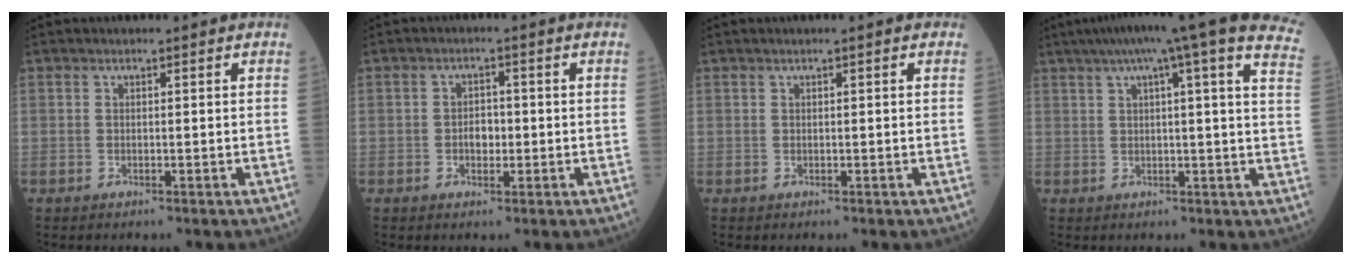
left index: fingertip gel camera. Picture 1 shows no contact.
{"total": 2.5, "force": [-0.4, 1.6, 1.9], "torque": [-0.028, 0.005, -0.007]}
{"total": 0.9, "force": [0.5, 0.0, 0.8], "torque": [-0.015, 0.007, 0.006]}
{"total": 23.2, "force": [16.5, 1.4, 16.2], "torque": [-0.212, 0.026, 0.194]}